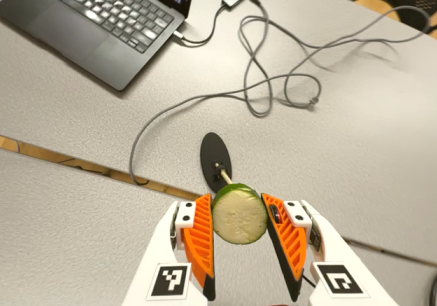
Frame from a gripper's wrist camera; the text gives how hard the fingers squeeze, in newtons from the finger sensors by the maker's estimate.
{"total": 8.4, "left": 8.5, "right": 8.3}